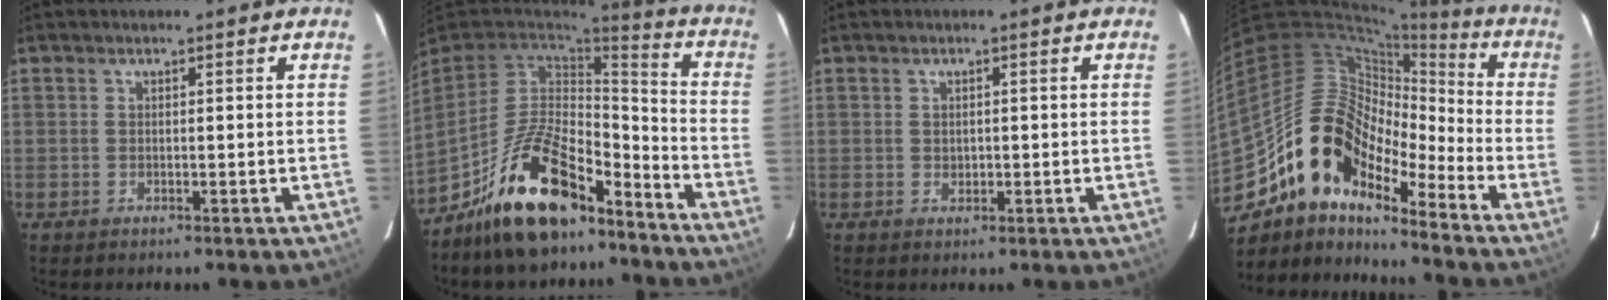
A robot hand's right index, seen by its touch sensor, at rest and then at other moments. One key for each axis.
{"total": 19.0, "fx": -13.2, "fy": 7.8, "fz": 11.3, "tx": -0.231, "ty": 0.010, "tz": -0.221}
{"total": 1.2, "fx": 0.0, "fy": 1.1, "fz": 0.6, "tx": -0.007, "ty": 0.002, "tz": 0.002}
{"total": 16.6, "fx": -11.2, "fy": 8.5, "fz": 8.8, "tx": -0.166, "ty": 0.011, "tz": -0.219}